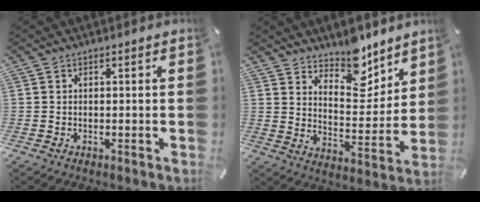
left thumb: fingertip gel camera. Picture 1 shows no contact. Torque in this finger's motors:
{"motor_torque": [1.13, -0.32, 0.21, -0.26, 0.03]}